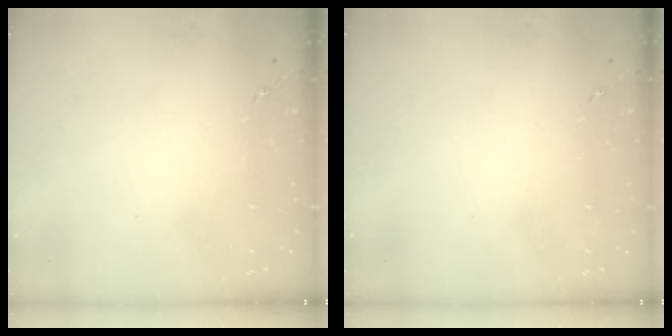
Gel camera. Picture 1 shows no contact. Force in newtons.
{"total": 0.0}